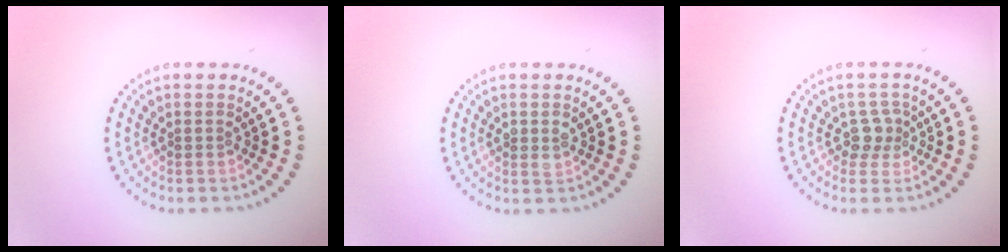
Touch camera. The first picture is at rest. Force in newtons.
{"total": 1.1, "press": 1.1, "slide": 0.2}
{"total": 2.1, "press": 1.7, "slide": 1.2}